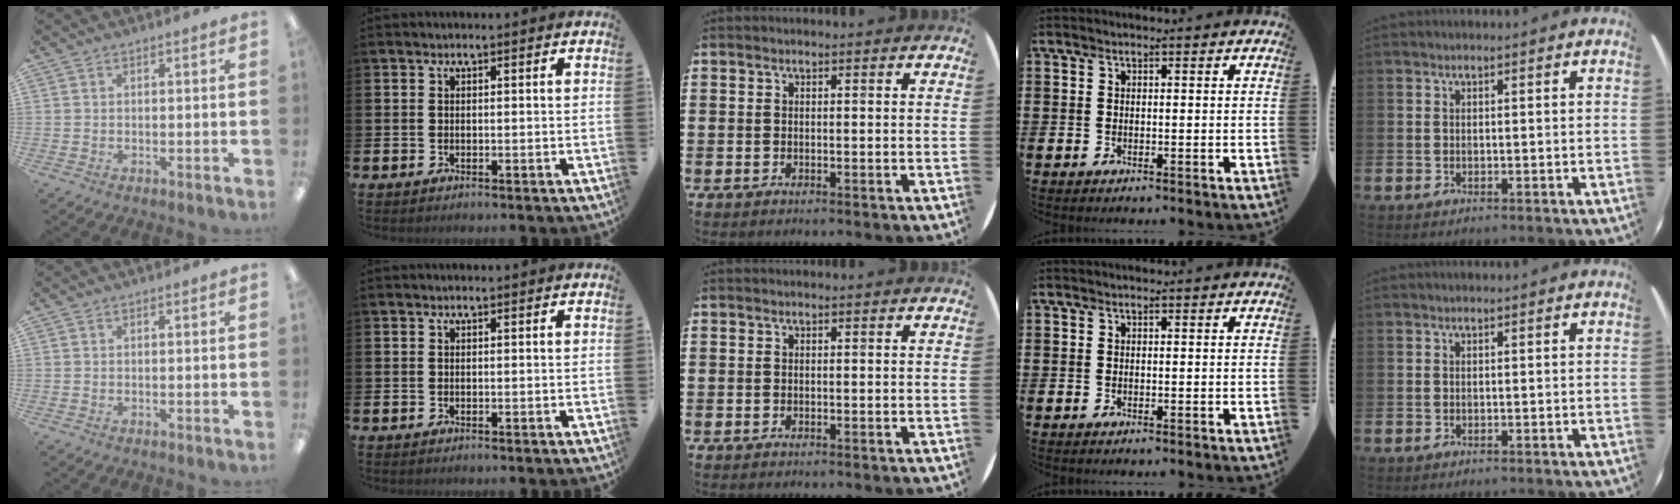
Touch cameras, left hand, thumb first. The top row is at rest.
{}